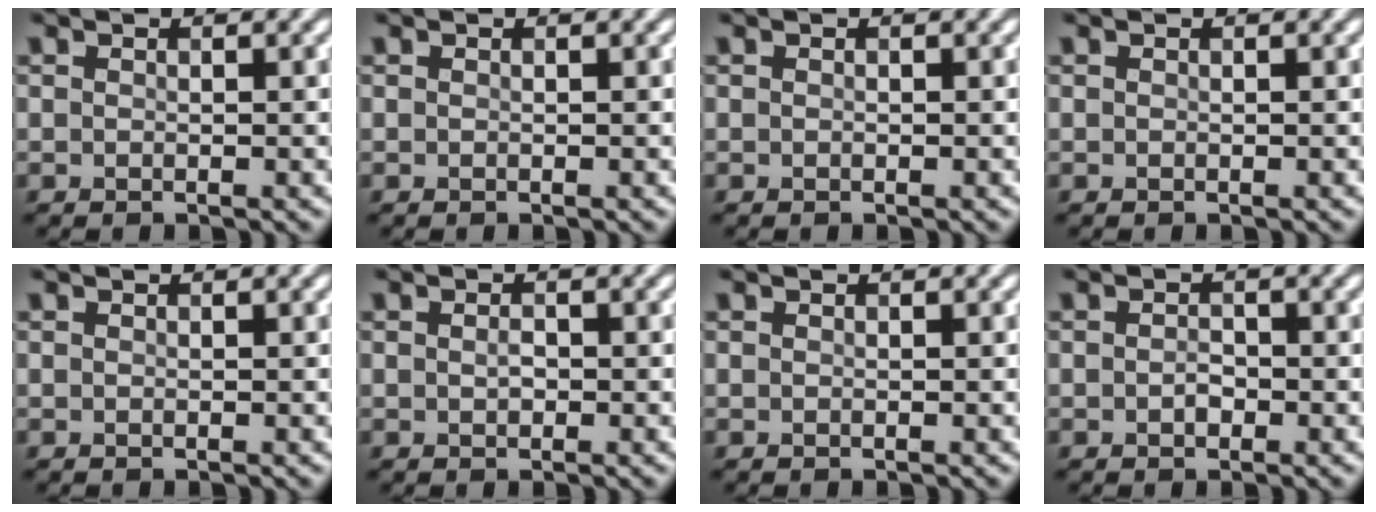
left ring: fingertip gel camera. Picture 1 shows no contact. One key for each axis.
{"total": 0.0}
{"total": 0.0}
{"total": 0.0}
{"total": 0.0}
{"total": 0.9, "fx": 0.0, "fy": 0.5, "fz": 0.7, "tx": -0.014, "ty": 0.000, "tz": 0.000}
{"total": 0.0}
{"total": 1.0, "fx": -0.3, "fy": 0.7, "fz": 0.7, "tx": -0.015, "ty": 0.000, "tz": -0.006}